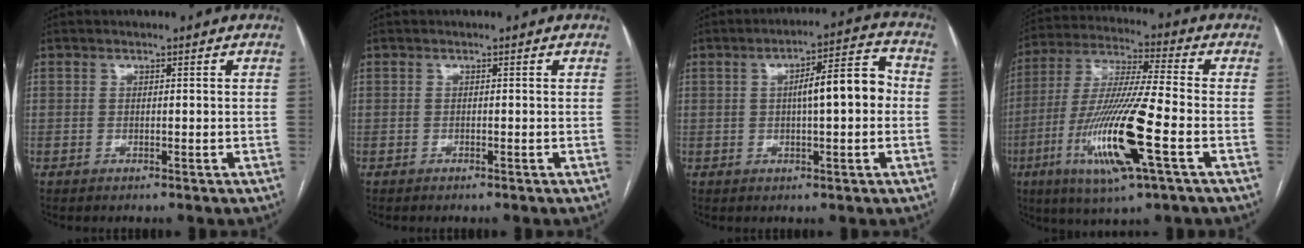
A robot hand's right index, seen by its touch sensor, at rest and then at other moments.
{"total": 0.0}
{"total": 8.6, "force": [0.3, 1.7, 8.4], "torque": [-0.128, 0.028, 0.003]}
{"total": 17.6, "force": [-5.8, 0.7, 16.5], "torque": [-0.340, -0.023, -0.107]}